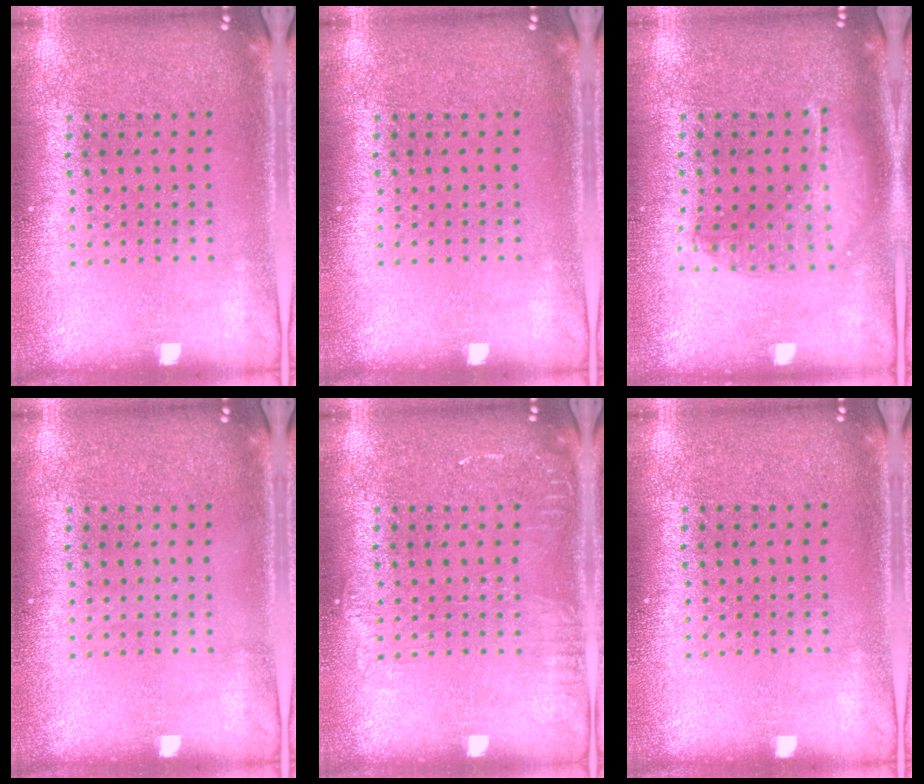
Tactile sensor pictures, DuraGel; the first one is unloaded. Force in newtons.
{"total": 0.0}
{"total": 1.3, "press": 1.2, "slide": 0.4}
{"total": 0.0}
{"total": 1.3, "press": 1.2, "slide": 0.2}
{"total": 0.0}